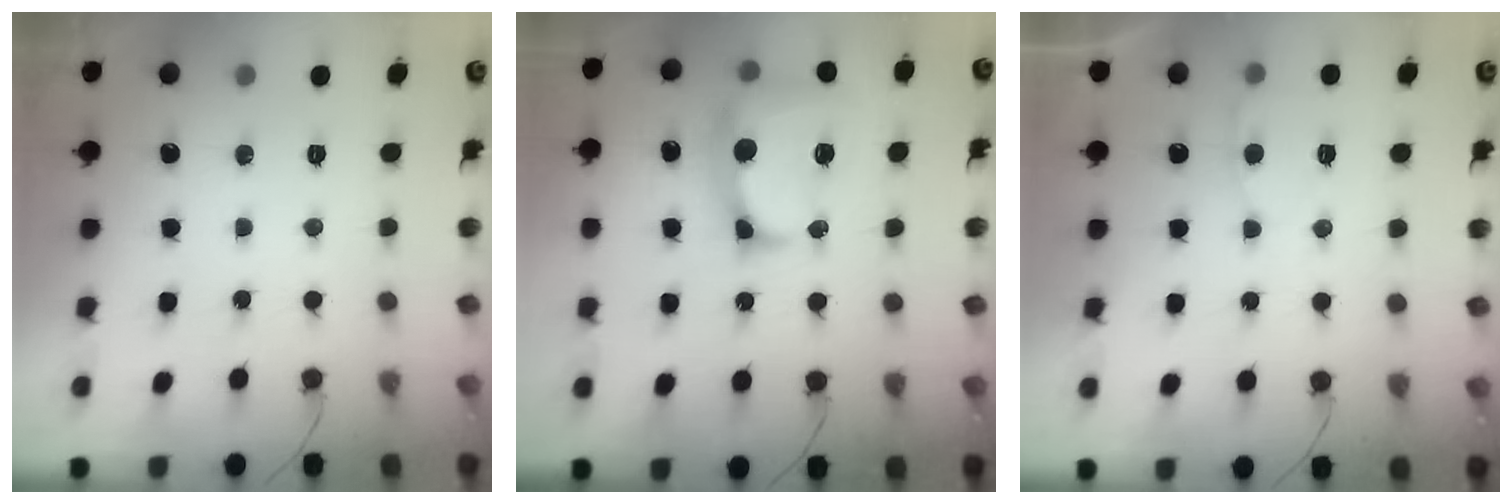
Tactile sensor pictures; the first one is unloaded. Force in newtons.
{"total": 14.7, "press": 14.5, "slide": 2.8}
{"total": 3.0, "press": 3.0, "slide": 0.4}